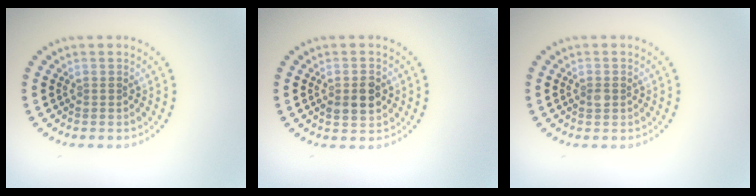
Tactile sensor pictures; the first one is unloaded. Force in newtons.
{"total": 2.9, "press": 2.9, "slide": 0.2}
{"total": 0.9, "press": 0.9, "slide": 0.1}